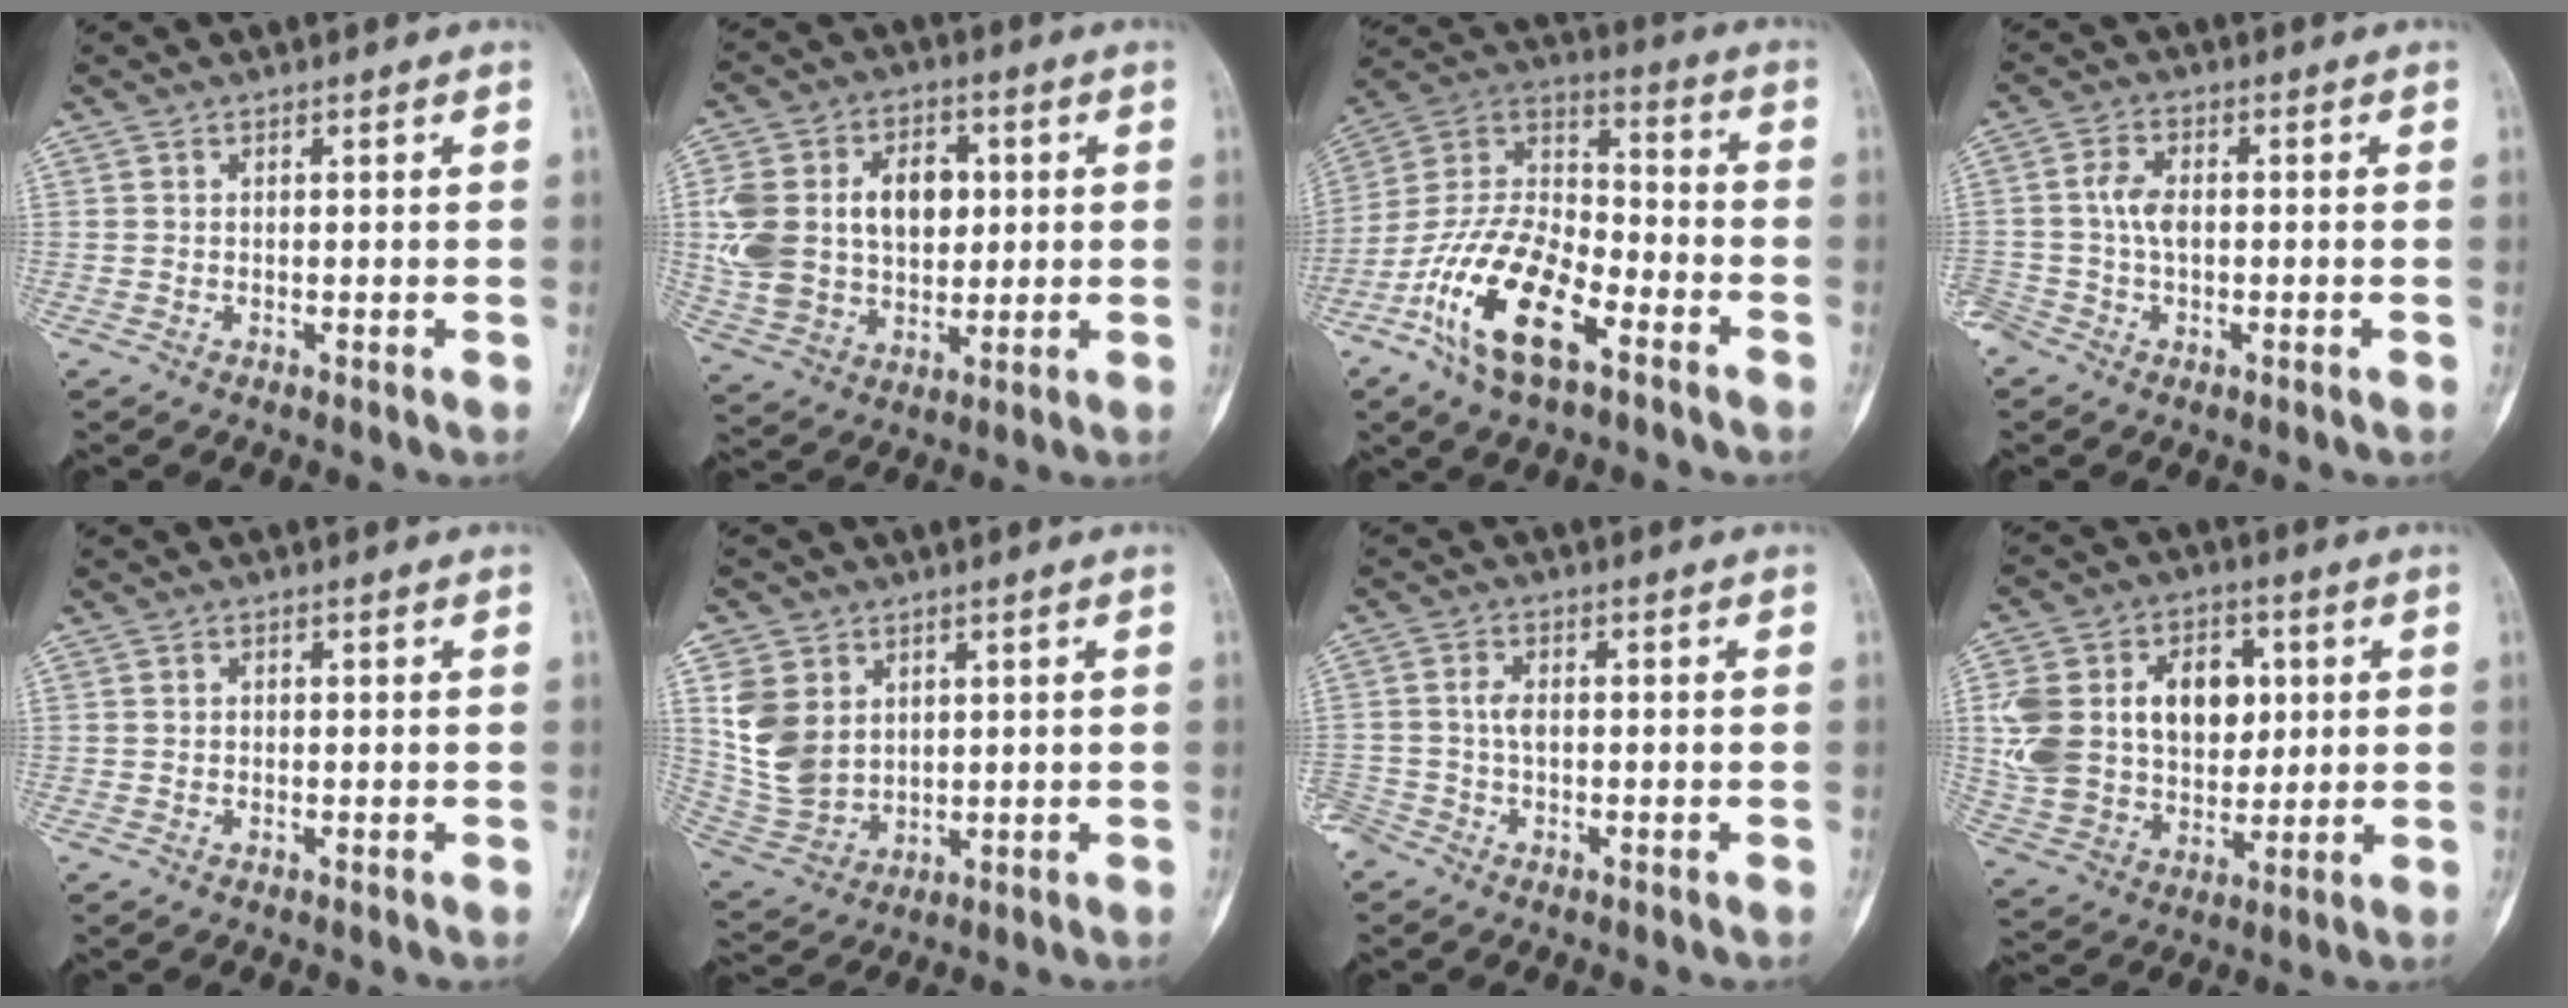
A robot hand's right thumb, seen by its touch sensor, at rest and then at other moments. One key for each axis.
{"total": 18.8, "fx": 2.7, "fy": 13.2, "fz": 13.2, "tx": -0.232, "ty": 0.009, "tz": 0.059}
{"total": 19.5, "fx": -9.9, "fy": 8.9, "fz": 14.3, "tx": -0.265, "ty": 0.060, "tz": -0.188}
{"total": 6.5, "fx": -1.1, "fy": 4.3, "fz": 4.7, "tx": -0.097, "ty": 0.020, "tz": -0.024}
{"total": 0.0}
{"total": 10.8, "fx": 3.2, "fy": 8.6, "fz": 5.8, "tx": -0.093, "ty": -0.016, "tz": 0.081}
{"total": 4.6, "fx": -1.9, "fy": 3.1, "fz": 2.9, "tx": -0.065, "ty": 0.018, "tz": -0.038}
{"total": 20.7, "fx": 3.7, "fy": 14.9, "fz": 13.9, "tx": -0.234, "ty": 0.008, "tz": 0.078}